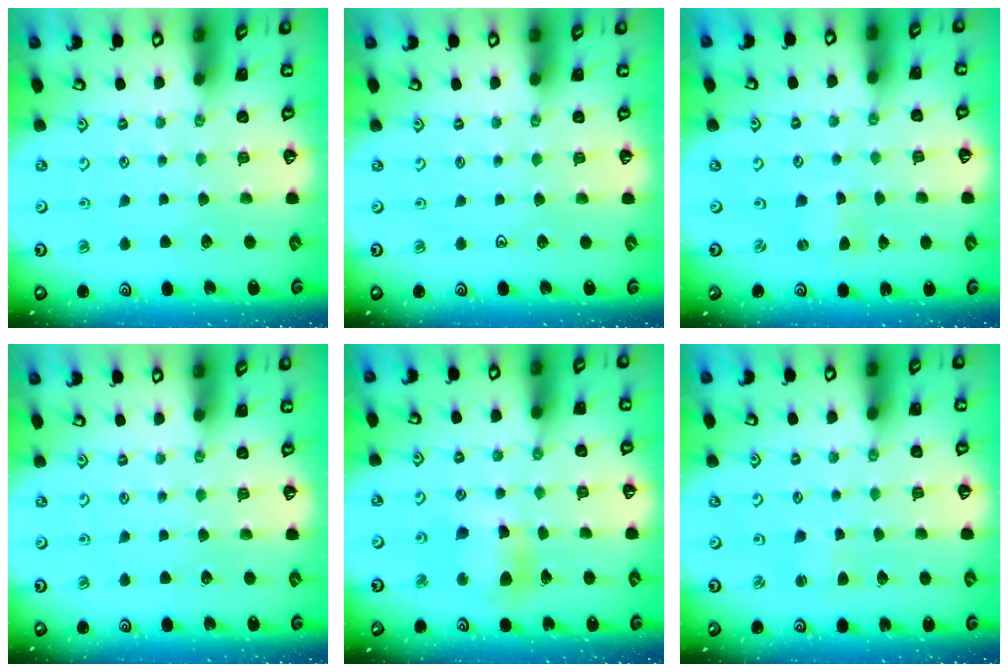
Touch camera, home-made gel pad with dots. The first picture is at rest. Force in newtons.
{"total": 0.0}
{"total": 0.0}
{"total": 0.0}
{"total": 10.9, "press": 10.7, "slide": 1.9}
{"total": 1.3, "press": 1.2, "slide": 0.2}